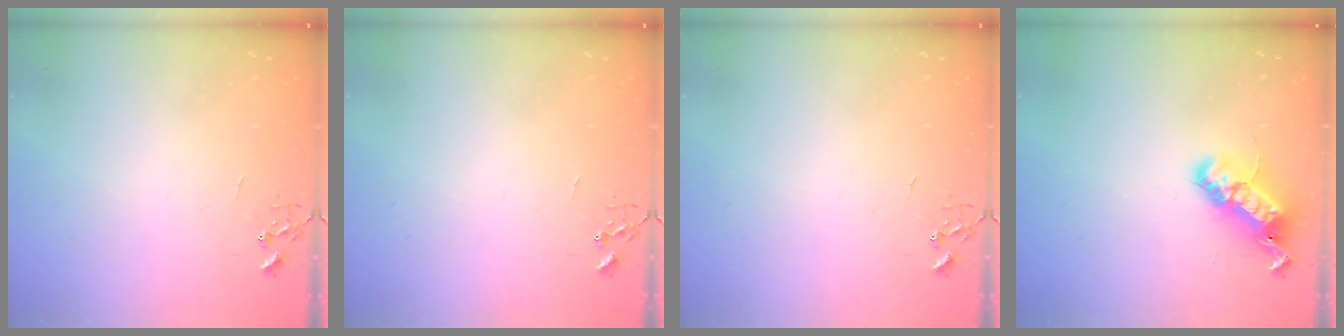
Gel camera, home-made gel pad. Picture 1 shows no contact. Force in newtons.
{"total": 0.0}
{"total": 0.0}
{"total": 21.0, "press": 21.0, "slide": 0.4}